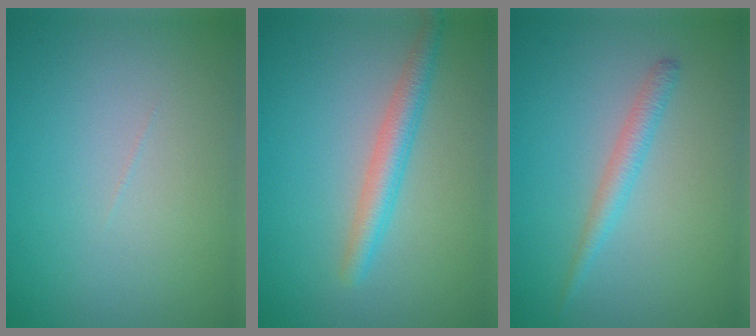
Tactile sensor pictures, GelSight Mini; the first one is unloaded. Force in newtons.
{"total": 2.8, "press": 2.8, "slide": 0.1}
{"total": 1.8, "press": 1.8, "slide": 0.0}